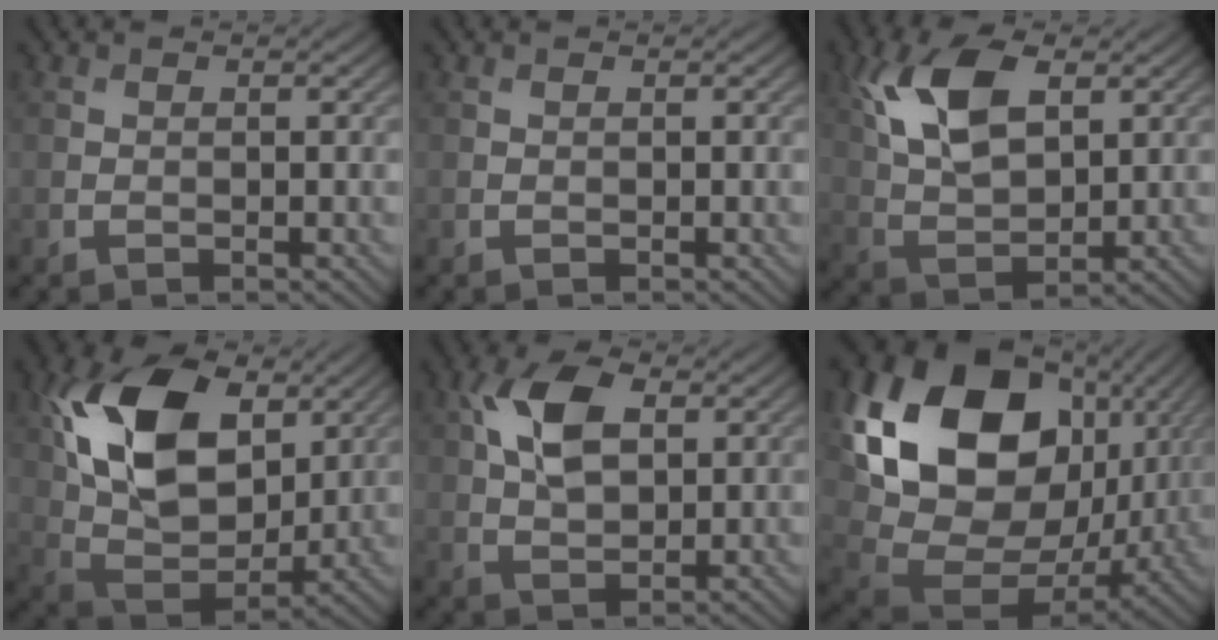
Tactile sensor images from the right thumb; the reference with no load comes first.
{"total": 0.0}
{"total": 10.4, "force": [3.9, 5.4, 8.0], "torque": [-0.180, 0.011, 0.074]}
{"total": 15.7, "force": [5.4, 9.8, 11.0], "torque": [-0.233, 0.010, 0.104]}
{"total": 8.1, "force": [2.4, 4.6, 6.2], "torque": [-0.138, 0.013, 0.038]}
{"total": 22.4, "force": [6.3, 16.5, 13.8], "torque": [-0.328, -0.011, 0.144]}